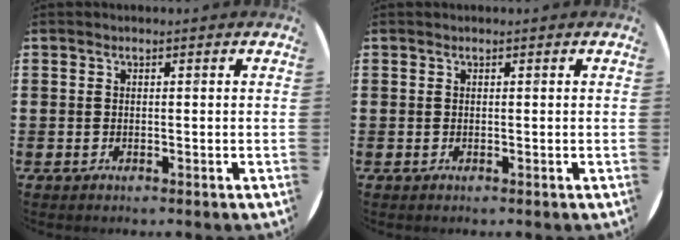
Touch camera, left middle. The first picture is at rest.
{"total": 0.0}